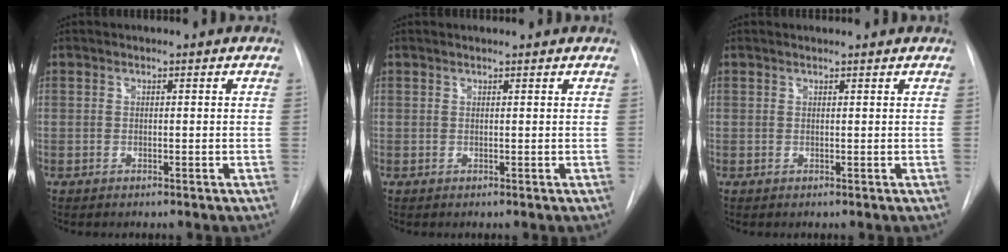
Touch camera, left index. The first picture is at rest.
{"total": 1.6, "force": [1.5, 0.1, 0.3], "torque": [-0.009, 0.015, 0.022]}
{"total": 2.0, "force": [2.0, 0.1, 0.4], "torque": [-0.010, 0.016, 0.025]}